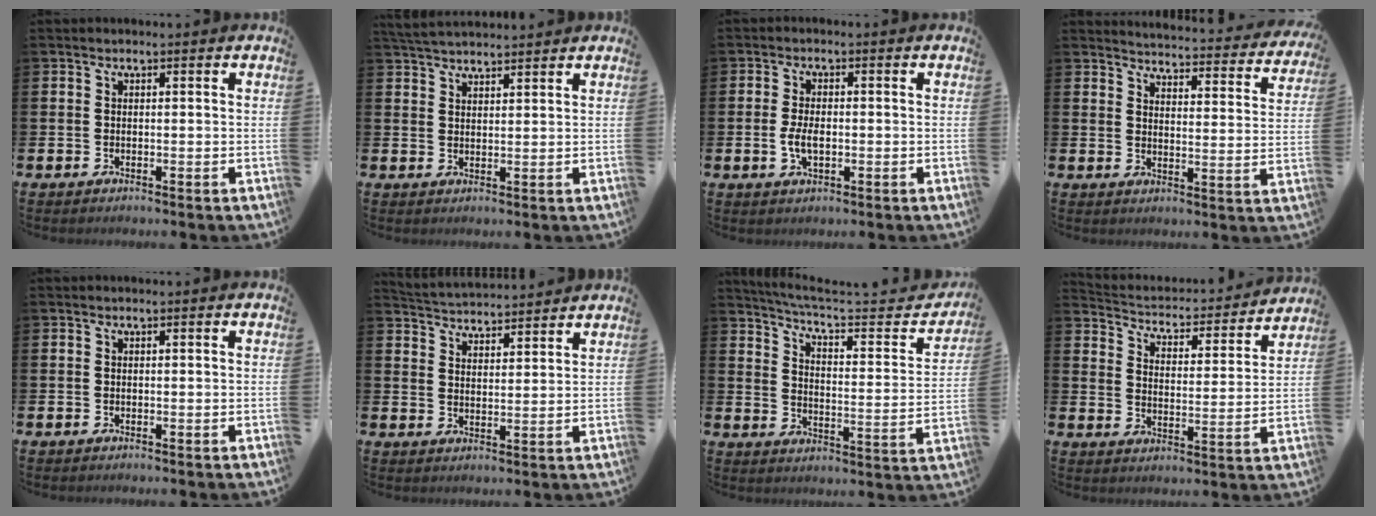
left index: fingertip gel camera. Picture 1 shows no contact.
{"total": 3.8, "force": [3.7, 0.4, 0.7], "torque": [-0.019, -0.015, 0.068]}
{"total": 3.4, "force": [-0.4, 1.7, 2.9], "torque": [-0.043, 0.001, -0.010]}
{"total": 4.0, "force": [3.9, 0.3, 0.4], "torque": [-0.022, -0.039, 0.063]}
{"total": 0.0}
{"total": 4.4, "force": [4.4, 0.4, -0.4], "torque": [-0.012, -0.029, 0.079]}
{"total": 5.6, "force": [5.1, 0.5, 2.1], "torque": [-0.060, -0.047, 0.080]}
{"total": 4.0, "force": [3.8, 1.3, 0.6], "torque": [-0.040, -0.038, 0.055]}